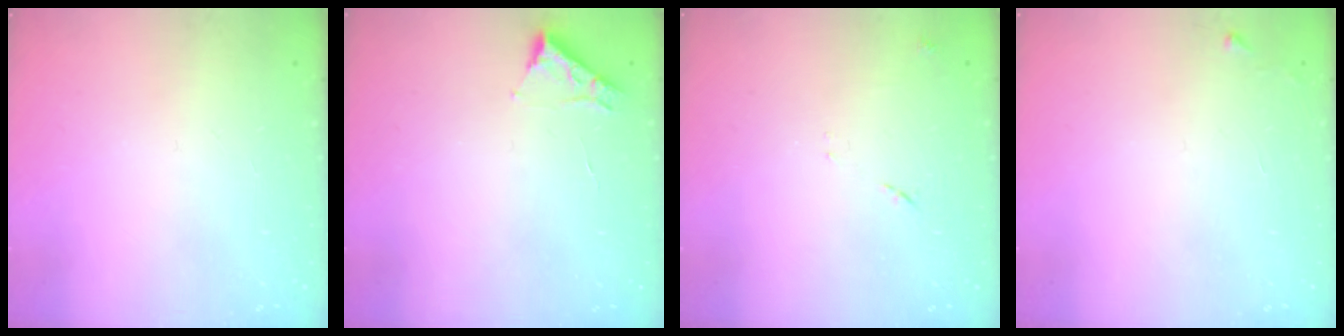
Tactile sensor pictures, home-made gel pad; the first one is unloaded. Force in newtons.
{"total": 3.3, "press": 3.3, "slide": 0.5}
{"total": 8.5, "press": 8.5, "slide": 0.7}
{"total": 3.5, "press": 3.4, "slide": 0.5}